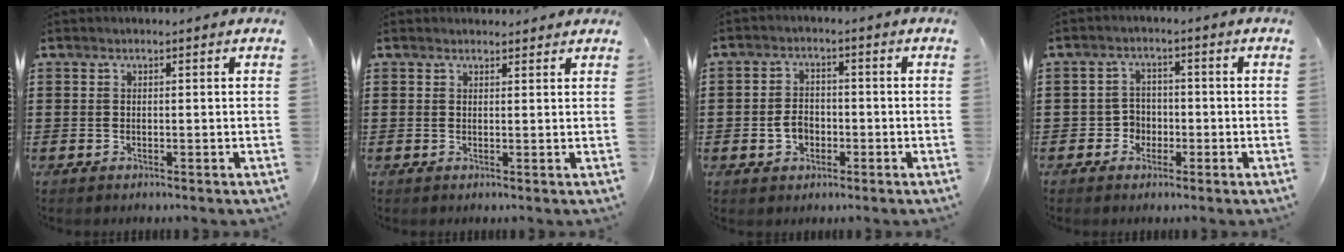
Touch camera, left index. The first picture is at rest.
{"total": 1.3, "force": [1.2, 0.3, 0.1], "torque": [-0.005, 0.002, 0.025]}
{"total": 3.5, "force": [-1.1, 2.6, 2.1], "torque": [-0.051, 0.002, -0.024]}
{"total": 3.1, "force": [-1.4, 2.6, 0.7], "torque": [-0.024, 0.005, -0.032]}